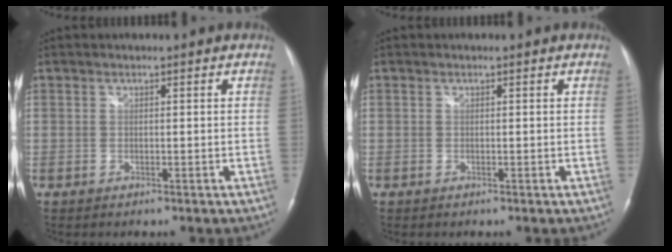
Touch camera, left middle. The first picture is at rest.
{"total": 0.0}